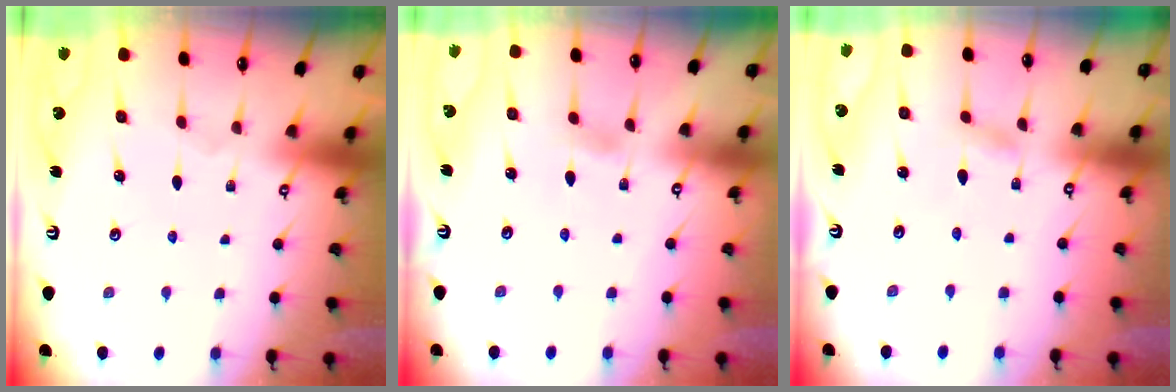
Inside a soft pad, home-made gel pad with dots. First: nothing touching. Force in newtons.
{"total": 2.4, "press": 2.4, "slide": 0.4}
{"total": 1.5, "press": 1.5, "slide": 0.1}